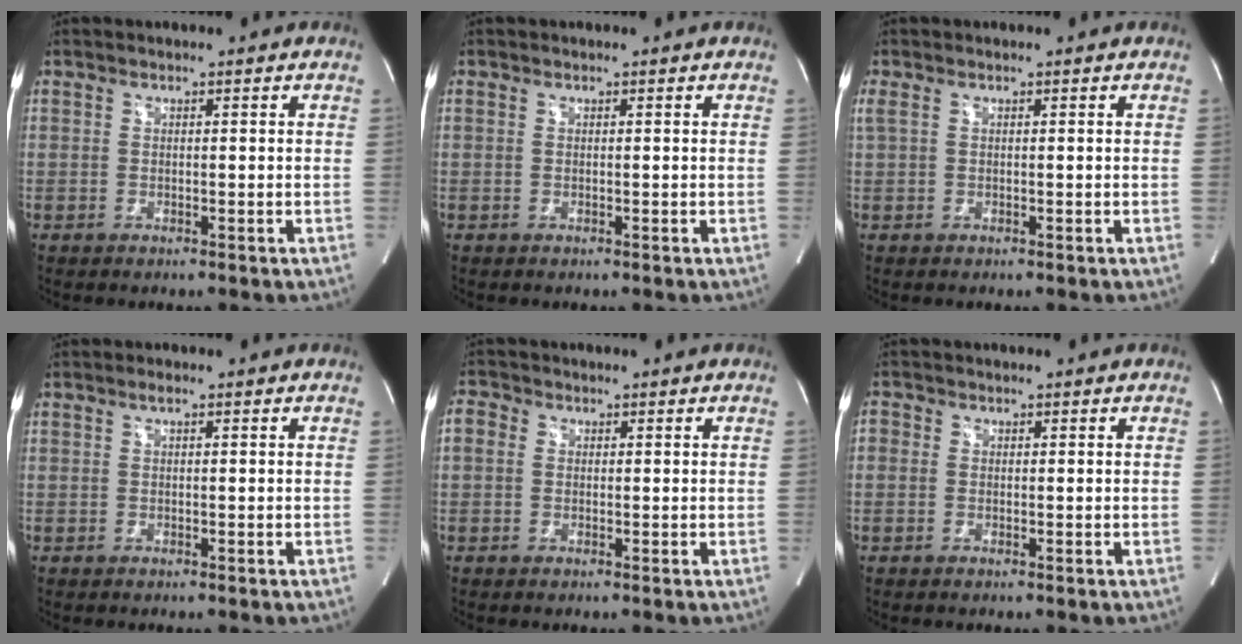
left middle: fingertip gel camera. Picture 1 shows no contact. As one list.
[{"total": 0.0}, {"total": 1.2, "force": [0.6, 0.6, 0.9], "torque": [-0.040, 0.021, 0.018]}, {"total": 0.6, "force": [0.3, 0.1, 0.5], "torque": [-0.011, 0.001, 0.004]}, {"total": 2.2, "force": [0.4, 1.9, 1.1], "torque": [-0.031, 0.018, 0.006]}, {"total": 1.3, "force": [0.1, 1.2, 0.5], "torque": [-0.005, 0.004, -0.001]}]